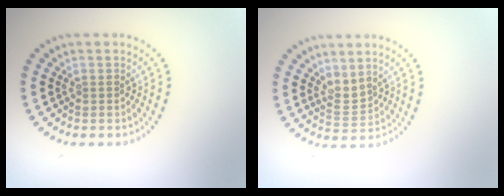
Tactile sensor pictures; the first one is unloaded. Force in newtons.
{"total": 2.0, "press": 1.4, "slide": 1.4}